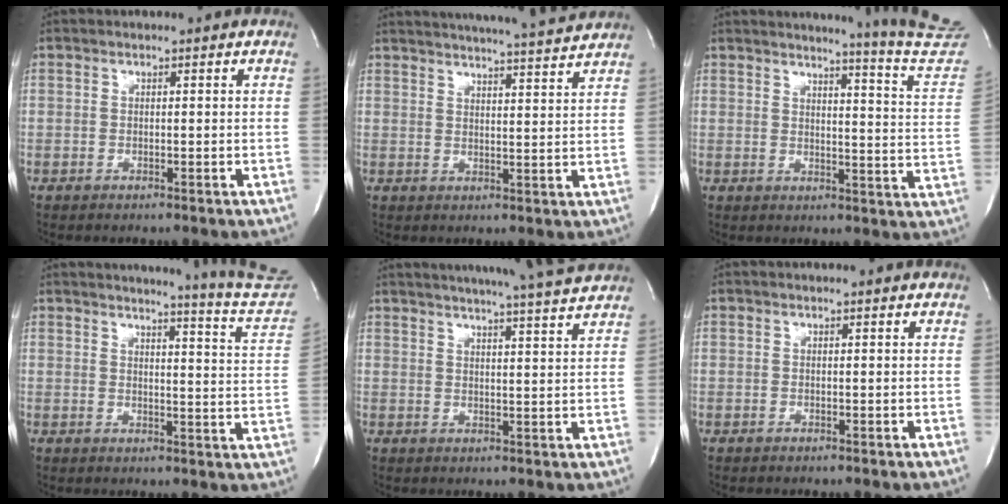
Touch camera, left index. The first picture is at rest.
{"total": 16.0, "force": [14.9, -0.3, 5.6], "torque": [-0.096, -0.019, 0.195]}
{"total": 15.9, "force": [15.1, -2.4, 4.4], "torque": [-0.064, -0.139, 0.157]}
{"total": 16.3, "force": [15.7, -1.8, 4.0], "torque": [-0.060, -0.126, 0.164]}
{"total": 16.6, "force": [14.7, -2.0, 7.6], "torque": [-0.133, -0.025, 0.193]}
{"total": 1.2, "force": [1.1, -0.2, 0.3], "torque": [-0.015, -0.001, 0.011]}